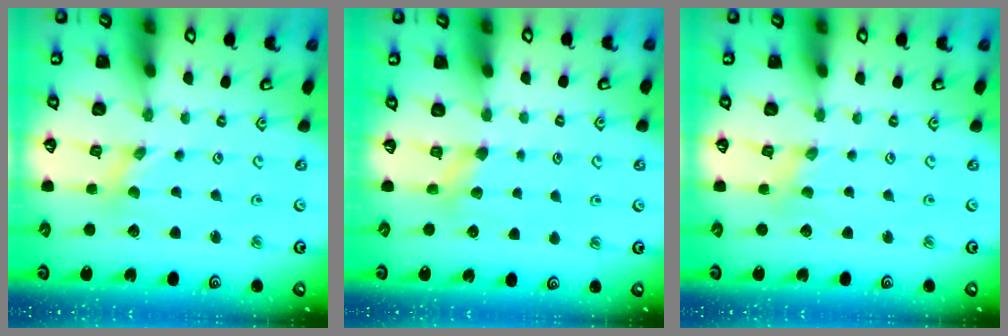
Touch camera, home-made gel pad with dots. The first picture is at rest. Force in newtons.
{"total": 3.4, "press": 3.3, "slide": 0.4}
{"total": 1.1, "press": 1.0, "slide": 0.3}